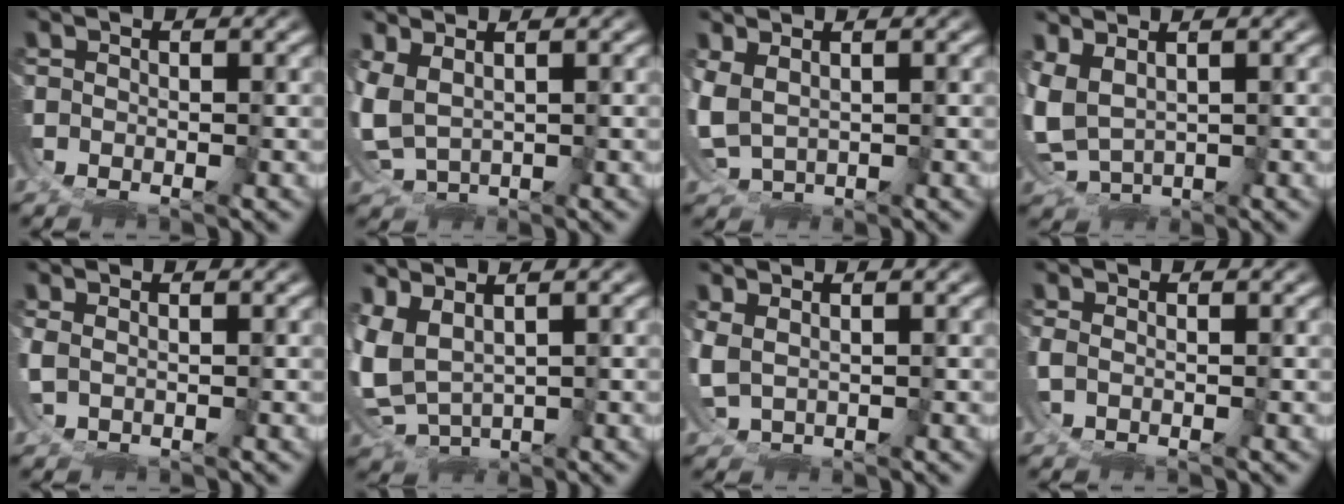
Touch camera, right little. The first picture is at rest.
{"total": 3.9, "force": [0.2, 3.2, 2.2], "torque": [-0.086, -0.020, 0.024]}
{"total": 3.6, "force": [0.2, 3.1, 1.8], "torque": [-0.074, -0.016, 0.019]}
{"total": 5.2, "force": [-0.1, 4.5, 2.6], "torque": [-0.103, -0.030, 0.017]}
{"total": 0.9, "force": [0.3, 0.7, 0.5], "torque": [-0.029, -0.004, 0.011]}
{"total": 6.9, "force": [-0.3, 6.1, 3.3], "torque": [-0.123, -0.034, 0.010]}
{"total": 2.0, "force": [0.3, 1.7, 1.1], "torque": [-0.051, -0.013, 0.019]}
{"total": 0.6, "force": [0.0, 0.4, 0.4], "torque": [-0.023, -0.004, 0.003]}